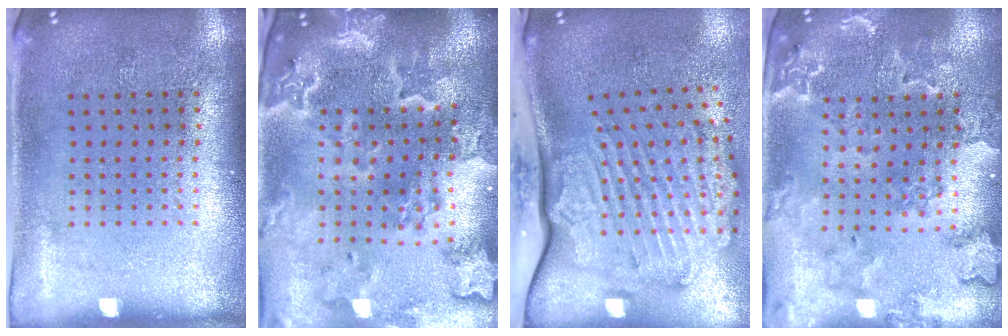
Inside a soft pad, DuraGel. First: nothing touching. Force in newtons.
{"total": 4.4, "press": 3.6, "slide": 2.6}
{"total": 3.5, "press": 2.5, "slide": 2.5}
{"total": 1.6, "press": 1.6, "slide": 0.2}